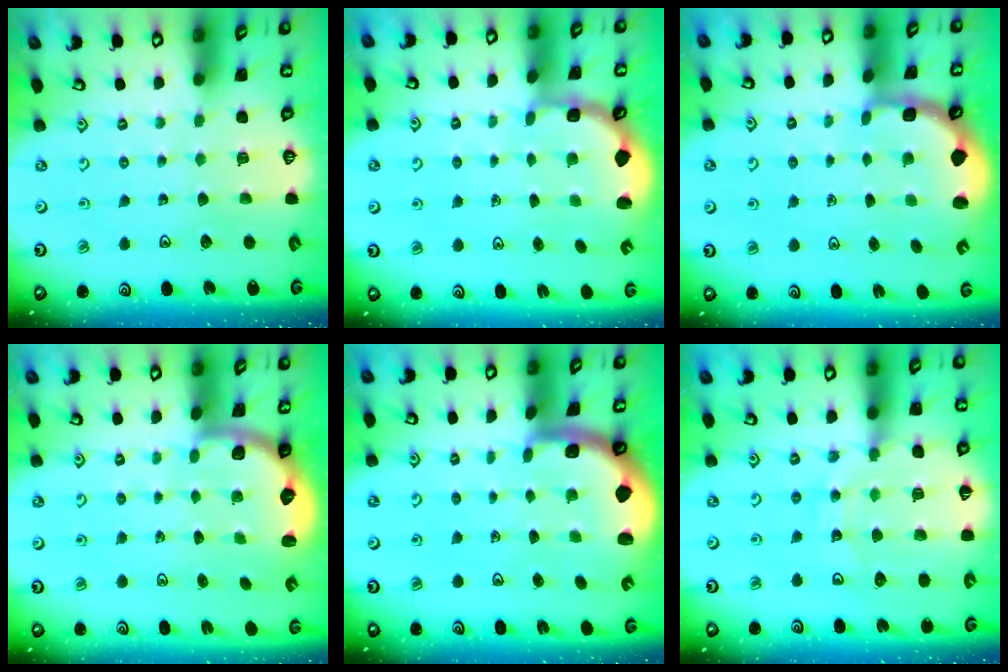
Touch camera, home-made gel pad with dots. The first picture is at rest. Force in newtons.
{"total": 2.7, "press": 2.0, "slide": 1.7}
{"total": 2.4, "press": 1.6, "slide": 1.8}
{"total": 2.5, "press": 2.1, "slide": 1.4}
{"total": 1.7, "press": 1.6, "slide": 0.4}
{"total": 12.6, "press": 12.2, "slide": 3.1}